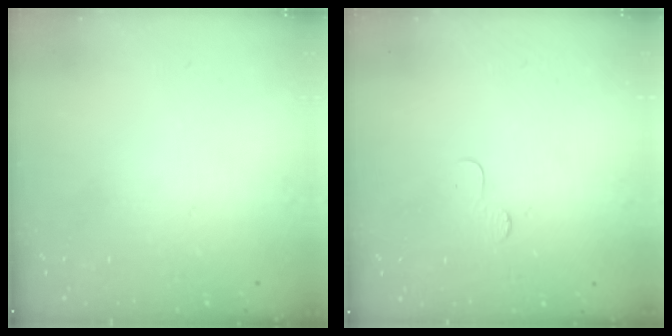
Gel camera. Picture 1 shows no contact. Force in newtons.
{"total": 3.7, "press": 3.7, "slide": 0.4}